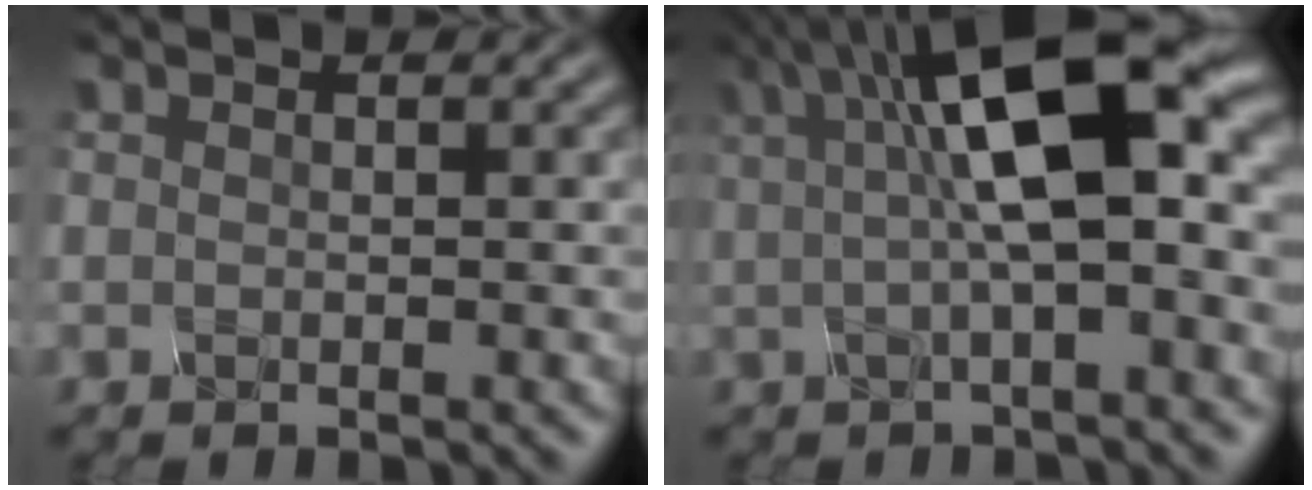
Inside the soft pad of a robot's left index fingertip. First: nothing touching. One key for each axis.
{"total": 11.3, "fx": 2.7, "fy": 3.3, "fz": 10.5, "tx": -0.160, "ty": 0.023, "tz": 0.038}